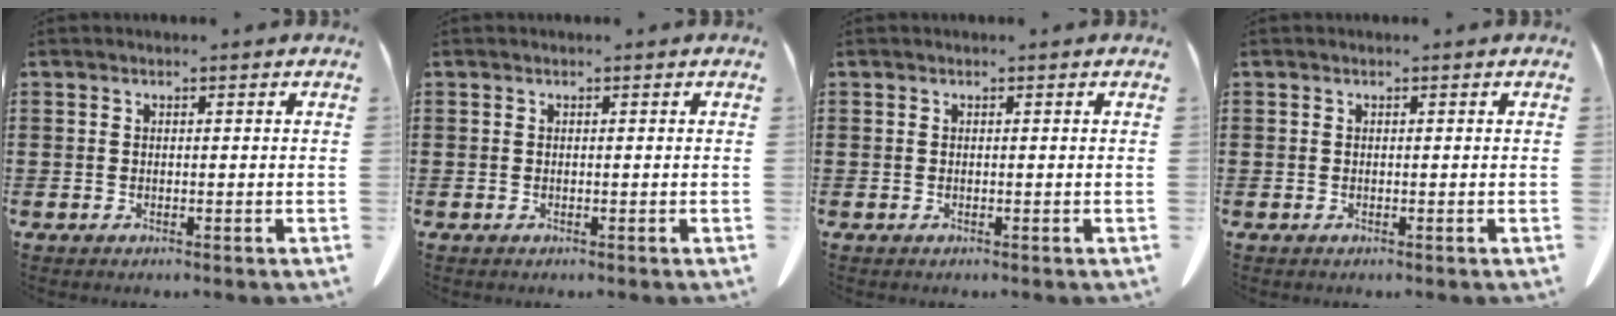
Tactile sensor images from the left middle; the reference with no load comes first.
{"total": 0.0}
{"total": 0.0}
{"total": 0.0}